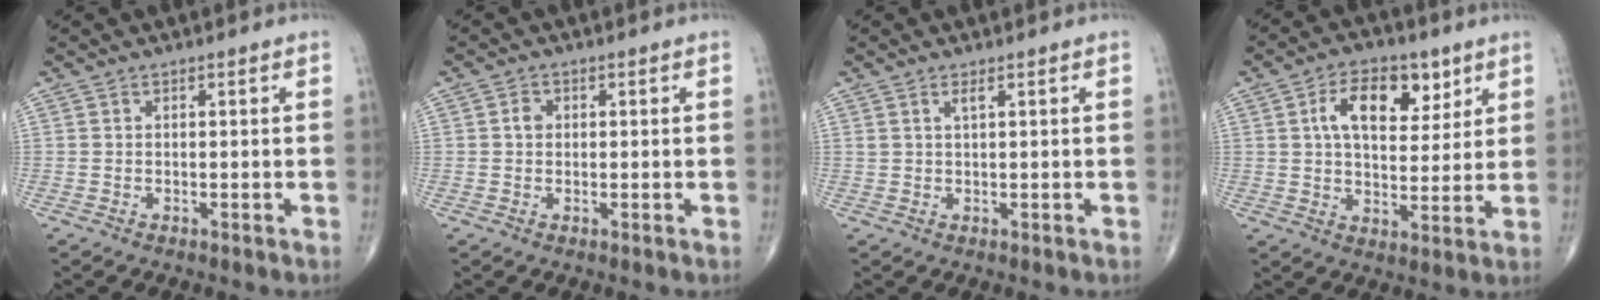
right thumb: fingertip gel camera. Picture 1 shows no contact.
{"total": 1.8, "force": [0.2, 1.5, 0.9], "torque": [-0.009, 0.004, 0.001]}
{"total": 1.2, "force": [0.7, 0.1, 0.9], "torque": [-0.020, -0.003, 0.014]}
{"total": 12.2, "force": [4.8, 7.0, 8.8], "torque": [-0.109, -0.010, 0.079]}